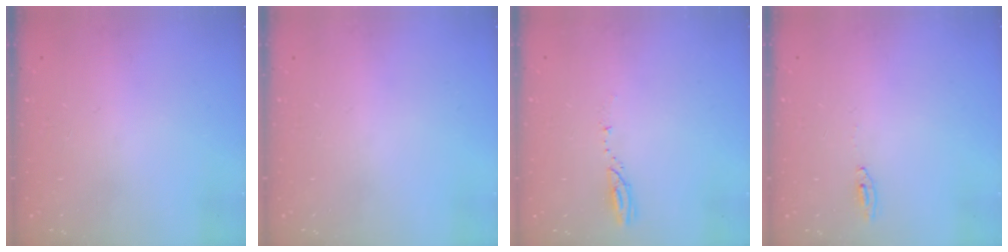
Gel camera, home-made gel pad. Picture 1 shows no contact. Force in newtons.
{"total": 0.0}
{"total": 3.3, "press": 3.3, "slide": 0.3}
{"total": 2.9, "press": 2.8, "slide": 0.2}